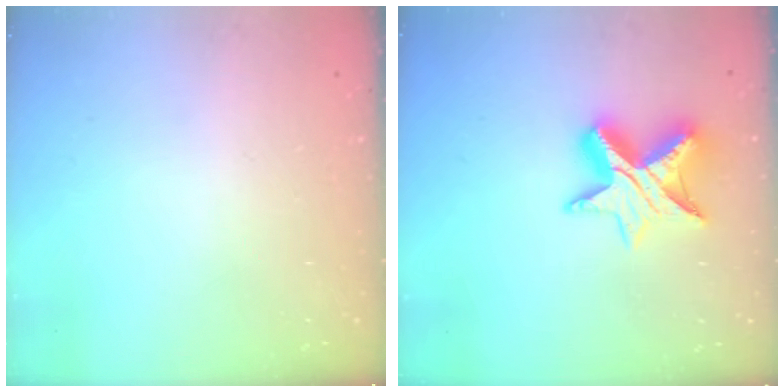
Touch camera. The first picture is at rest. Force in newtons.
{"total": 11.4, "press": 11.4, "slide": 0.7}